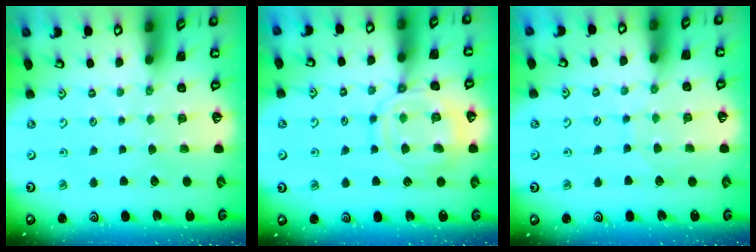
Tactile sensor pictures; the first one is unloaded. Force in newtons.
{"total": 12.3, "press": 12.3, "slide": 1.1}
{"total": 6.5, "press": 6.5, "slide": 0.5}